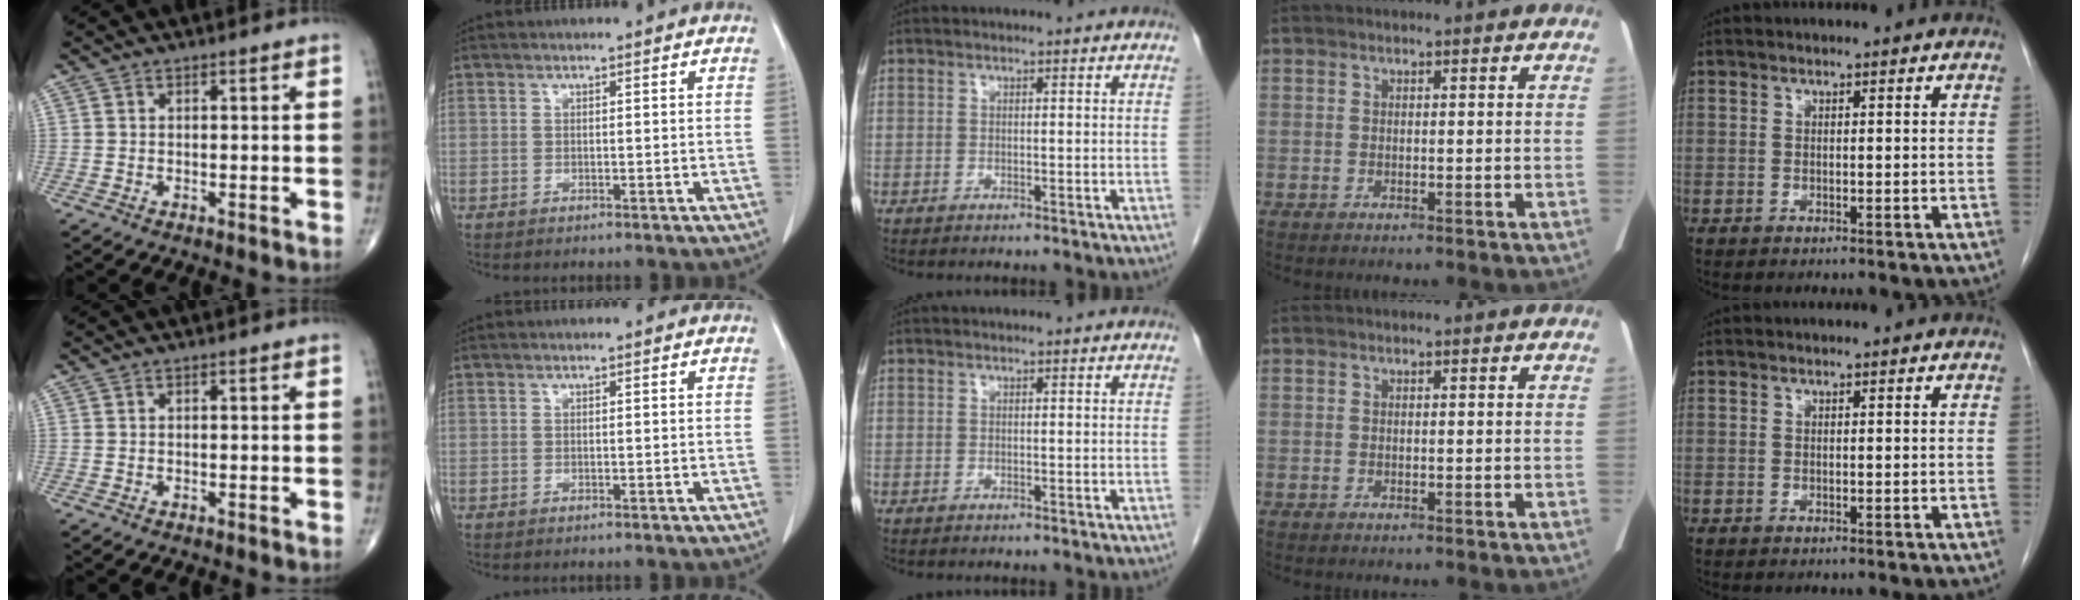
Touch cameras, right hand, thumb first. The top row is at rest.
{}